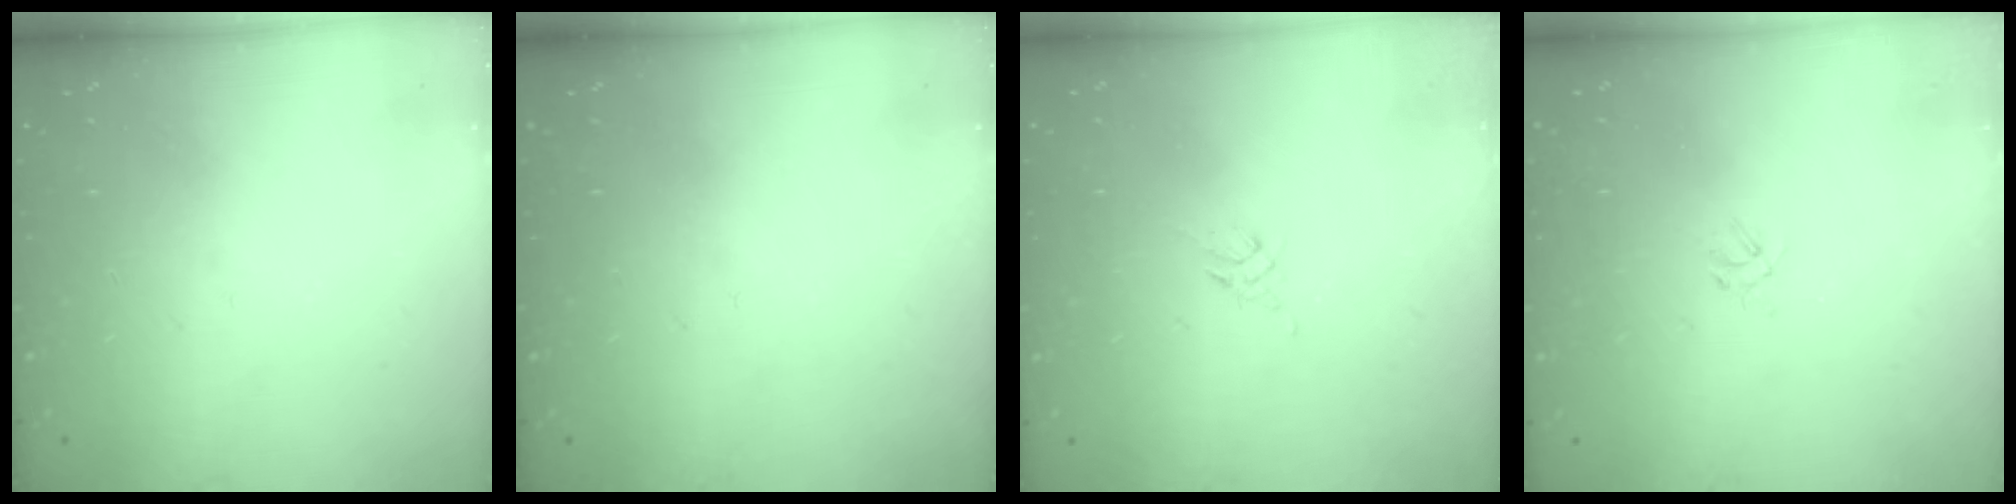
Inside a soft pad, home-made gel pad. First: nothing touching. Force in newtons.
{"total": 0.0}
{"total": 2.6, "press": 2.5, "slide": 0.7}
{"total": 2.0, "press": 2.0, "slide": 0.4}